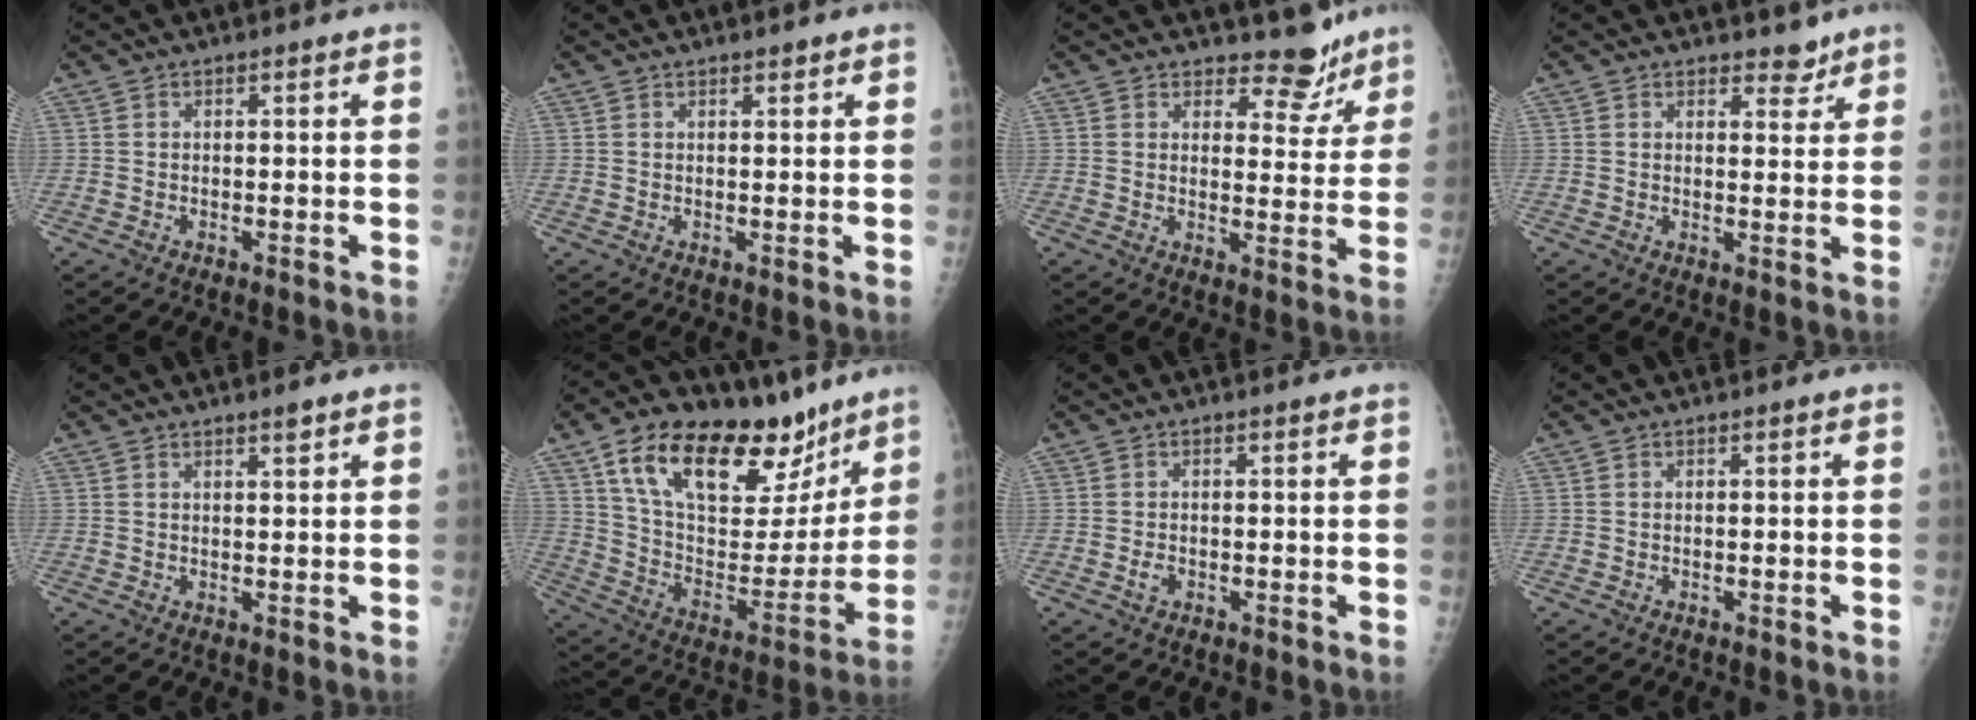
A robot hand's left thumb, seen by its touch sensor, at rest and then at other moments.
{"total": 1.0, "force": [0.8, 0.3, 0.5], "torque": [-0.006, -0.006, 0.013]}
{"total": 6.9, "force": [6.0, 3.2, 1.1], "torque": [0.016, -0.052, 0.077]}
{"total": 3.3, "force": [2.7, 1.6, 1.0], "torque": [0.008, -0.019, 0.038]}
{"total": 1.9, "force": [1.4, 0.3, 1.2], "torque": [-0.015, -0.010, 0.023]}
{"total": 29.5, "force": [17.9, 14.0, 18.9], "torque": [-0.258, -0.035, 0.293]}
{"total": 1.2, "force": [-0.3, 0.9, 0.8], "torque": [-0.014, -0.001, -0.005]}
{"total": 0.0}